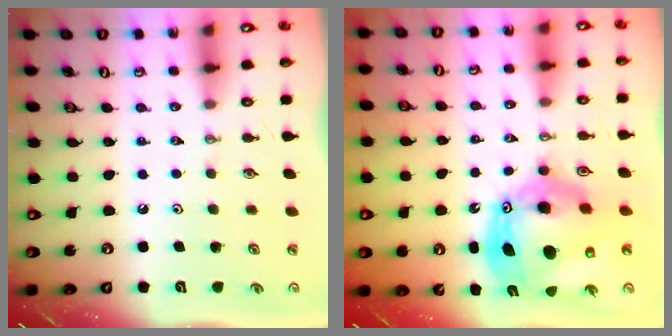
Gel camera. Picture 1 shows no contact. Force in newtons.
{"total": 19.1, "press": 19.0, "slide": 1.7}